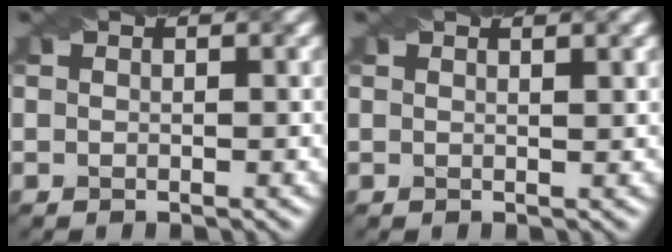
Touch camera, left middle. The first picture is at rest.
{"total": 1.7, "force": [1.1, 0.5, 1.2], "torque": [-0.013, 0.001, 0.005]}